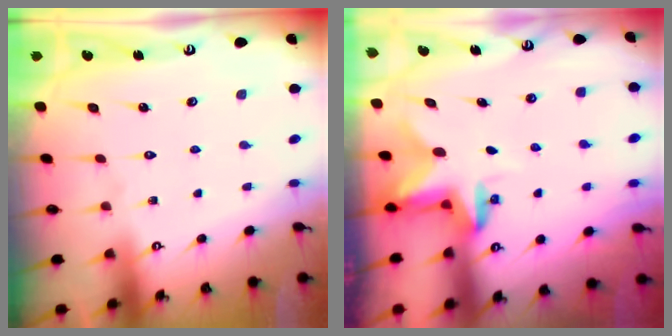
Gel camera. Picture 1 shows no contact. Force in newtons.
{"total": 2.5, "press": 2.5, "slide": 0.5}